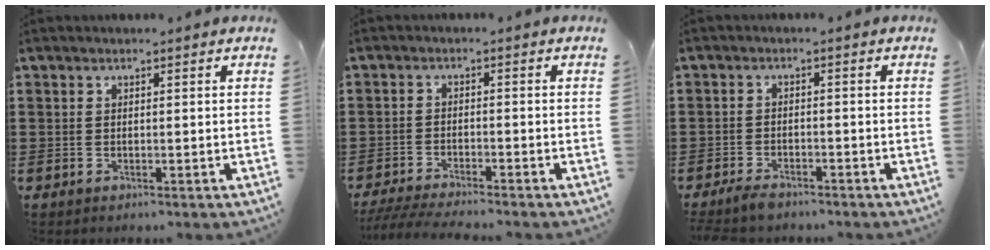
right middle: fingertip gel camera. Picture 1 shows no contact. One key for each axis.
{"total": 3.9, "fx": -3.7, "fy": -0.2, "fz": 1.2, "tx": -0.034, "ty": -0.013, "tz": -0.076}
{"total": 2.3, "fx": -2.2, "fy": 0.5, "fz": 0.7, "tx": -0.031, "ty": -0.004, "tz": -0.048}